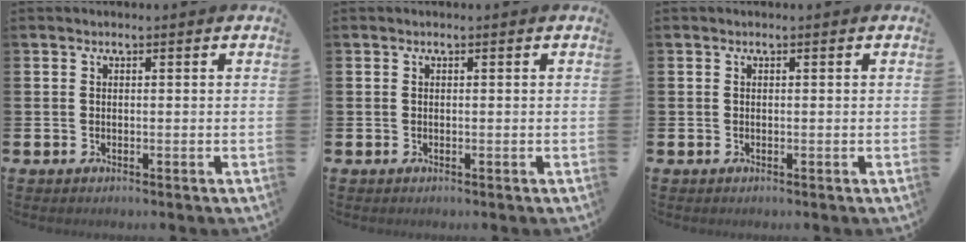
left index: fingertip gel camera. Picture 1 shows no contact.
{"total": 0.0}
{"total": 0.0}